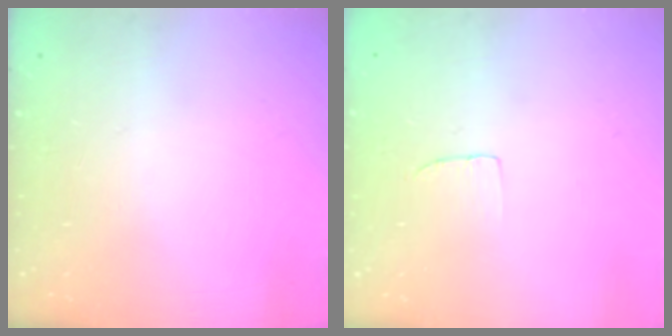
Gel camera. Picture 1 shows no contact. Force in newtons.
{"total": 2.7, "press": 2.7, "slide": 0.2}